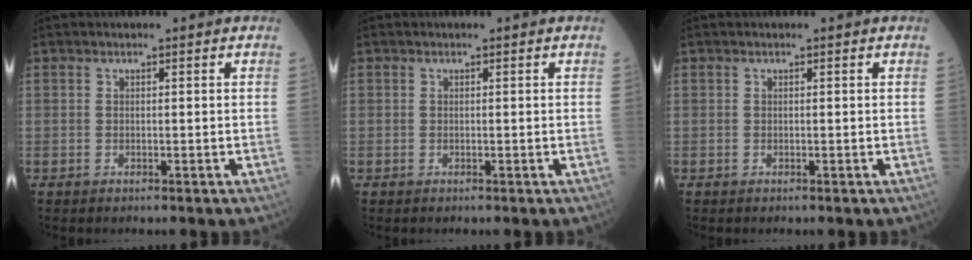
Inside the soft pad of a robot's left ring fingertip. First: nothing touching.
{"total": 0.0}
{"total": 0.0}